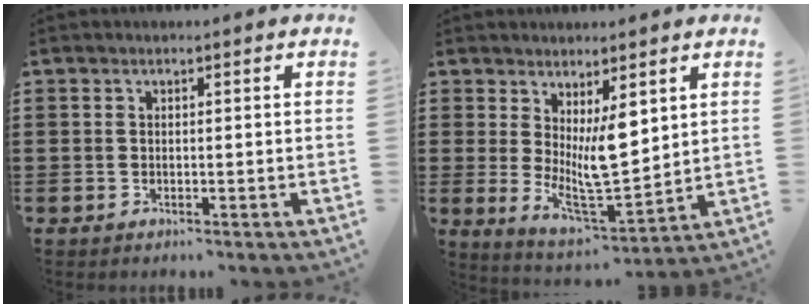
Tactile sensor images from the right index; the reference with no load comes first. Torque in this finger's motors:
{"motor_torque": [1.75, 0.39, 0.36, 0.21]}